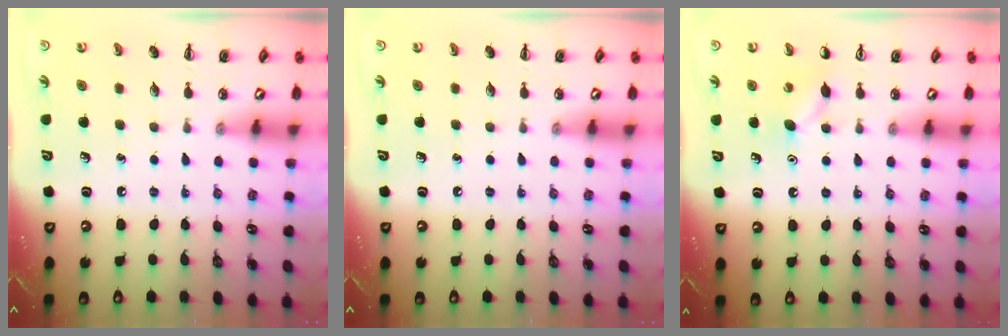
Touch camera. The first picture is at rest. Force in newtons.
{"total": 0.0}
{"total": 5.8, "press": 5.6, "slide": 1.7}